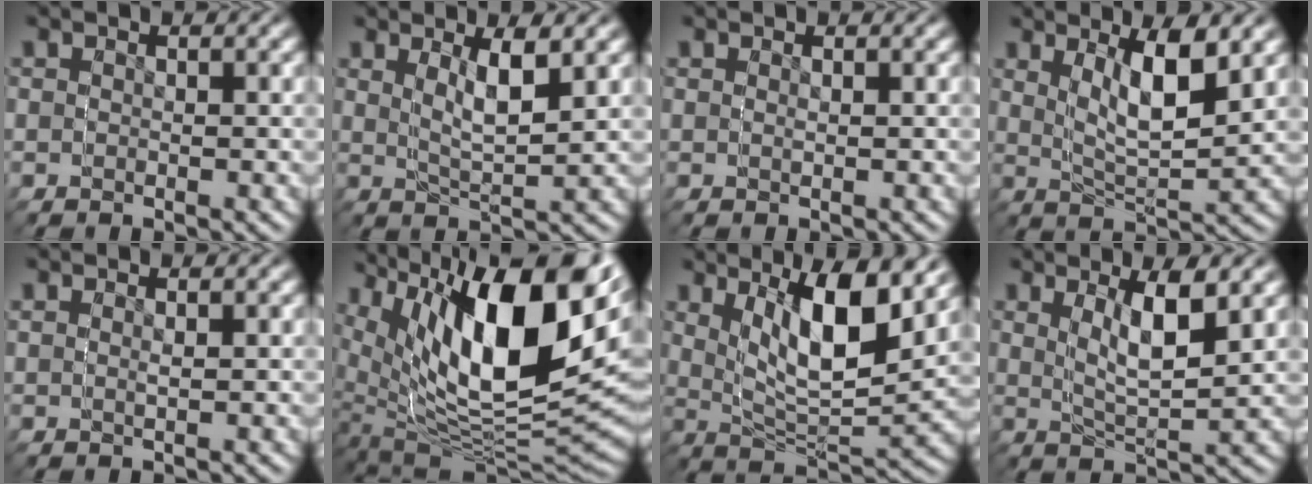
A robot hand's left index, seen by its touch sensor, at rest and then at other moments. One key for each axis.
{"total": 3.4, "fx": 3.0, "fy": -1.6, "fz": 0.3, "tx": -0.019, "ty": 0.021, "tz": 0.041}
{"total": 0.7, "fx": 0.0, "fy": -0.5, "fz": -0.4, "tx": 0.013, "ty": 0.004, "tz": -0.001}
{"total": 4.5, "fx": 4.2, "fy": -0.4, "fz": 1.4, "tx": -0.054, "ty": 0.030, "tz": 0.052}
{"total": 1.1, "fx": 0.2, "fy": -1.0, "fz": -0.4, "tx": 0.011, "ty": 0.010, "tz": 0.002}
{"total": 16.1, "fx": 3.2, "fy": 11.0, "fz": 11.3, "tx": -0.206, "ty": -0.005, "tz": 0.054}
{"total": 7.1, "fx": 5.5, "fy": 2.1, "fz": 4.0, "tx": -0.109, "ty": 0.029, "tz": 0.070}
{"total": 3.8, "fx": 3.5, "fy": -1.3, "fz": 0.8, "tx": -0.039, "ty": 0.024, "tz": 0.046}